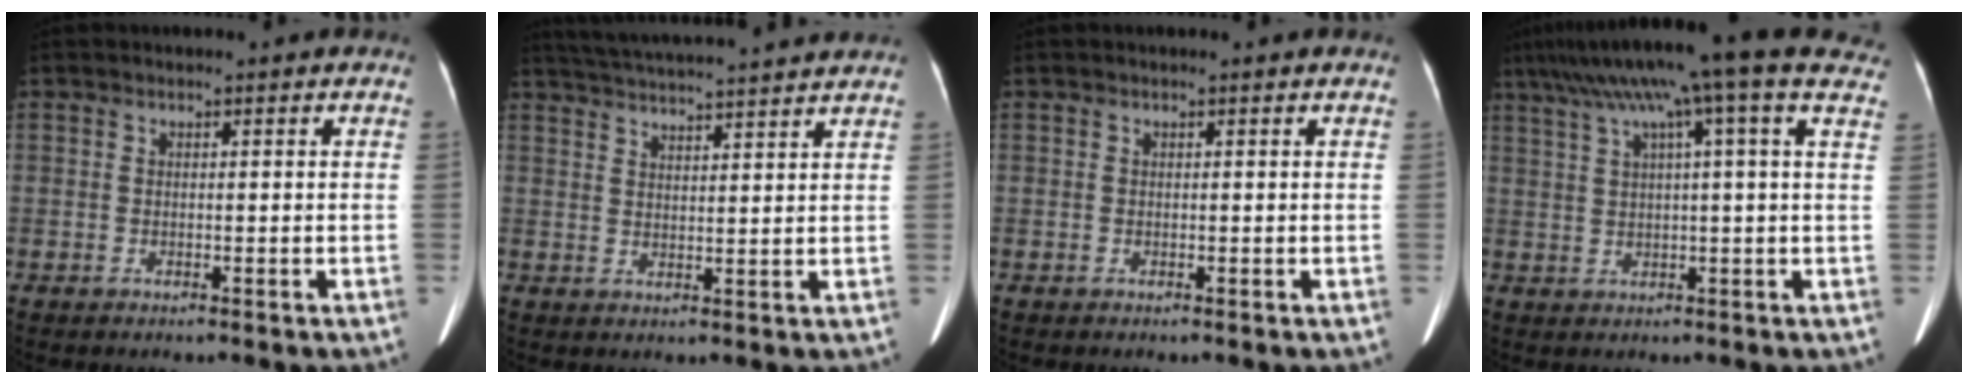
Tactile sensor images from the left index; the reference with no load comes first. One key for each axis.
{"total": 15.0, "fx": 13.9, "fy": -0.2, "fz": 5.5, "tx": -0.105, "ty": 0.021, "tz": 0.199}
{"total": 0.0}
{"total": 19.7, "fx": 14.4, "fy": 0.4, "fz": 13.5, "tx": -0.235, "ty": 0.047, "tz": 0.188}